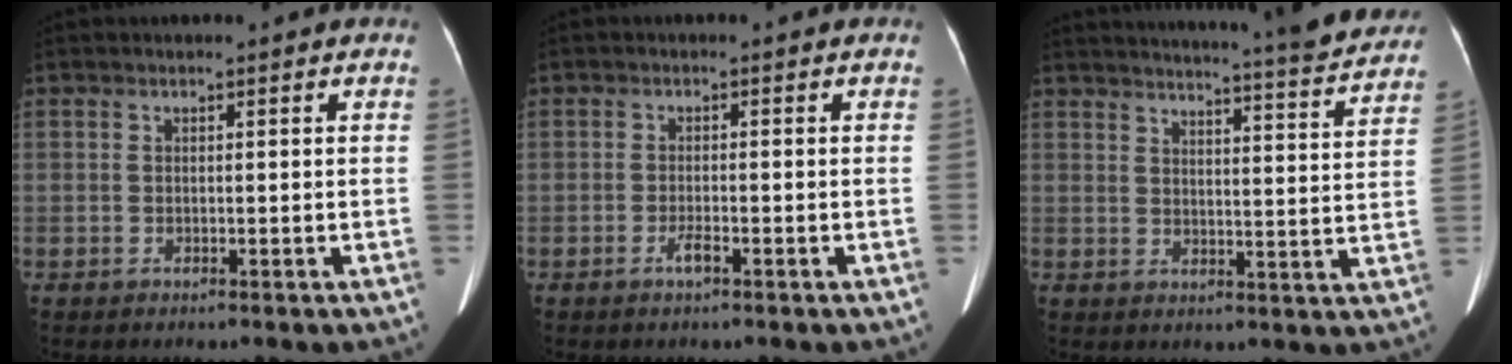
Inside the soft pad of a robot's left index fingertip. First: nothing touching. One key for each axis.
{"total": 1.5, "fx": -1.2, "fy": 0.1, "fz": 1.0, "tx": -0.024, "ty": -0.006, "tz": -0.023}
{"total": 21.7, "fx": 20.4, "fy": 1.0, "fz": 7.3, "tx": -0.106, "ty": -0.053, "tz": 0.241}